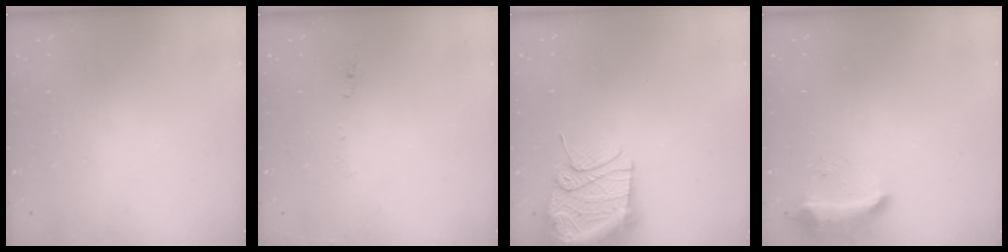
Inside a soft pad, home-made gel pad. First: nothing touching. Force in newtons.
{"total": 6.8, "press": 6.8, "slide": 0.7}
{"total": 14.0, "press": 13.9, "slide": 1.7}
{"total": 8.9, "press": 8.7, "slide": 1.7}